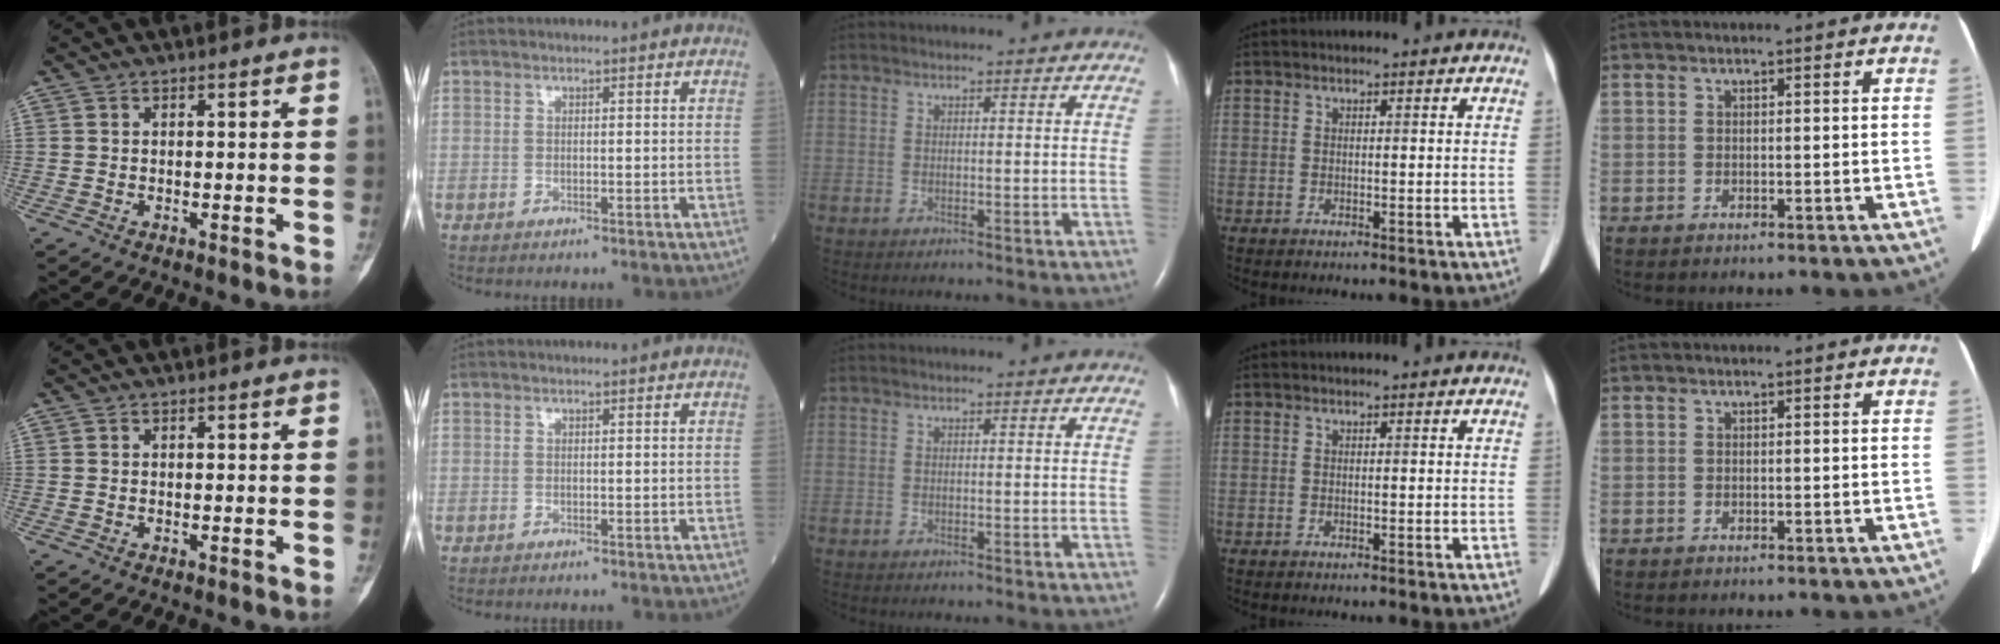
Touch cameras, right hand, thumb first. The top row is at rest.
{}